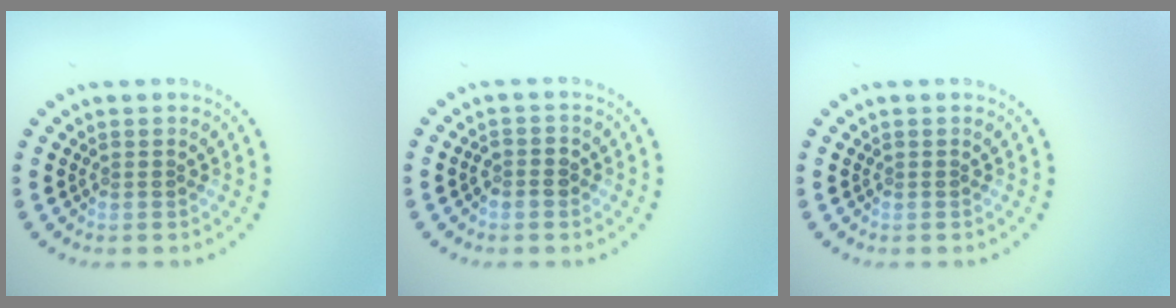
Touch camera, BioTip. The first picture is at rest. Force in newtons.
{"total": 1.7, "press": 1.6, "slide": 0.6}
{"total": 0.0}